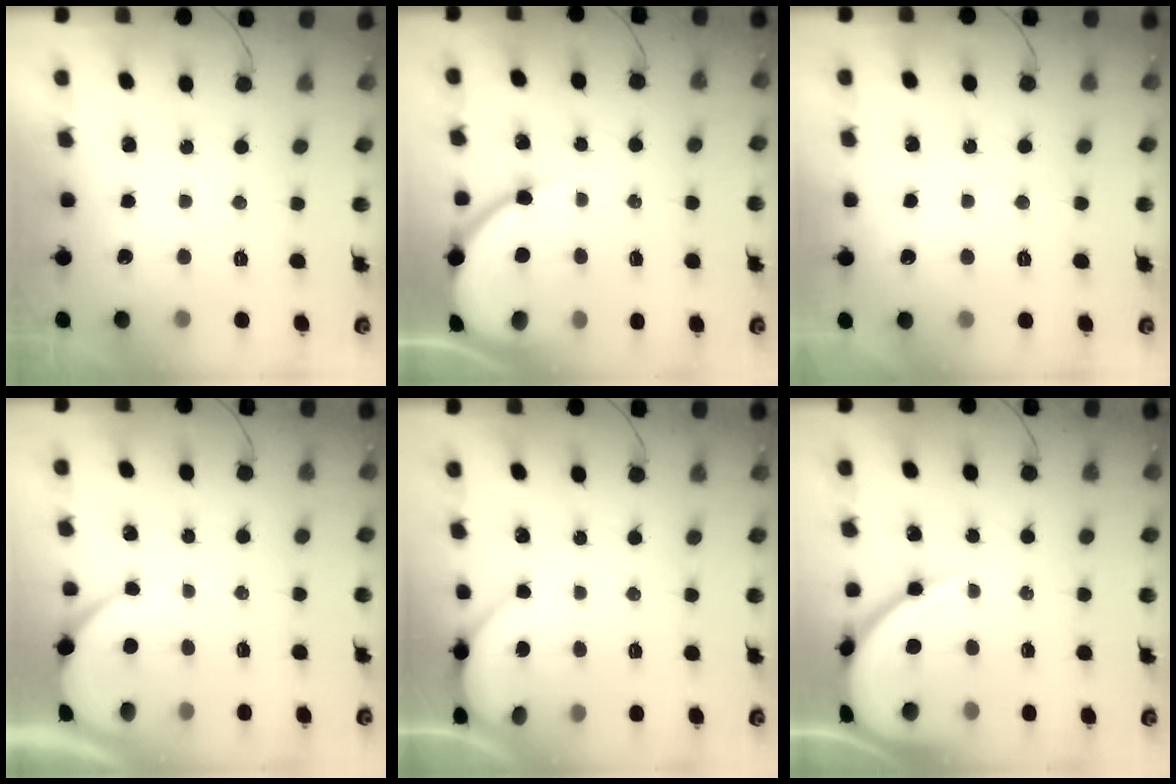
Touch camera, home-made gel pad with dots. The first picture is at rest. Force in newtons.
{"total": 10.0, "press": 9.9, "slide": 0.9}
{"total": 2.8, "press": 2.7, "slide": 0.3}
{"total": 4.1, "press": 4.0, "slide": 0.5}
{"total": 3.0, "press": 3.0, "slide": 0.2}
{"total": 12.3, "press": 12.3, "slide": 1.2}